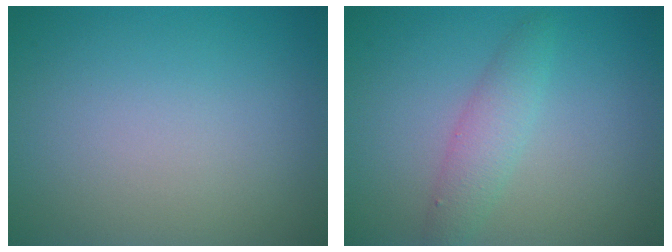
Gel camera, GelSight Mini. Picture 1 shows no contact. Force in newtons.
{"total": 2.4, "press": 2.4, "slide": 0.1}